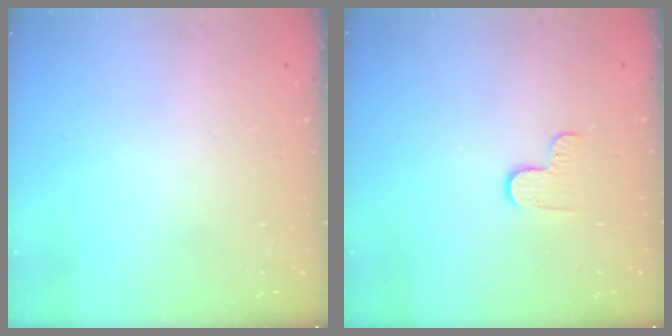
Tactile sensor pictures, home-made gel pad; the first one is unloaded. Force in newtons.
{"total": 3.8, "press": 3.8, "slide": 0.4}